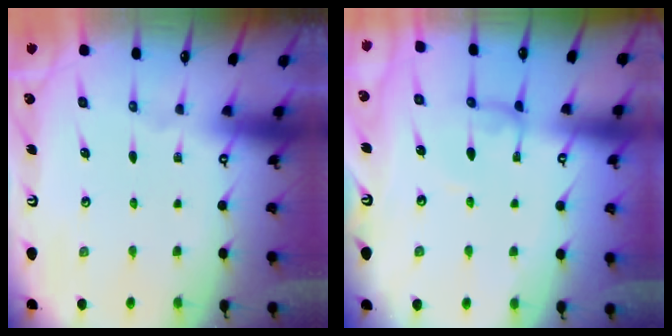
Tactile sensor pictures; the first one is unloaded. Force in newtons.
{"total": 1.3, "press": 1.2, "slide": 0.3}